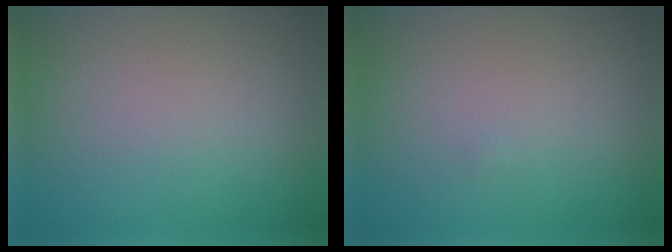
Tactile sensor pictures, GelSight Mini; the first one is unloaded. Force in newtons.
{"total": 0.0}